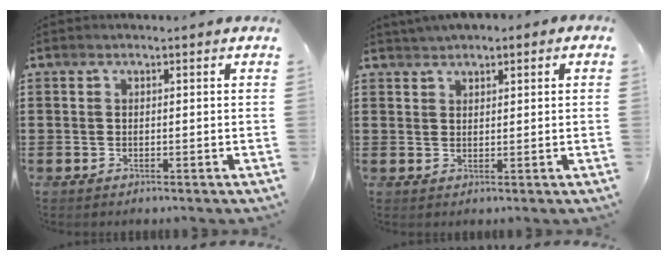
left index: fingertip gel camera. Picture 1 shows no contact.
{"total": 1.9, "force": [1.8, 0.7, 0.3], "torque": [-0.010, 0.006, 0.034]}